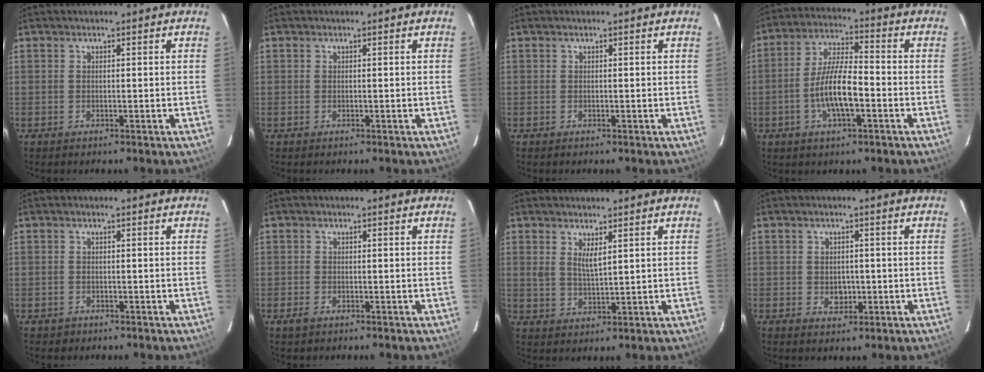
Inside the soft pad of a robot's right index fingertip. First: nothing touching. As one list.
[{"total": 0.0}, {"total": 0.0}, {"total": 9.9, "force": [-3.2, 2.6, 9.1], "torque": [-0.181, 0.003, -0.059]}, {"total": 1.3, "force": [-0.8, 1.0, 0.1], "torque": [-0.004, 0.003, -0.008]}, {"total": 1.5, "force": [-1.0, 0.8, 0.8], "torque": [-0.017, -0.002, -0.019]}, {"total": 3.2, "force": [1.7, 0.8, 2.6], "torque": [-0.049, -0.007, 0.033]}, {"total": 3.2, "force": [-0.6, 2.6, 1.7], "torque": [-0.029, 0.001, -0.005]}]